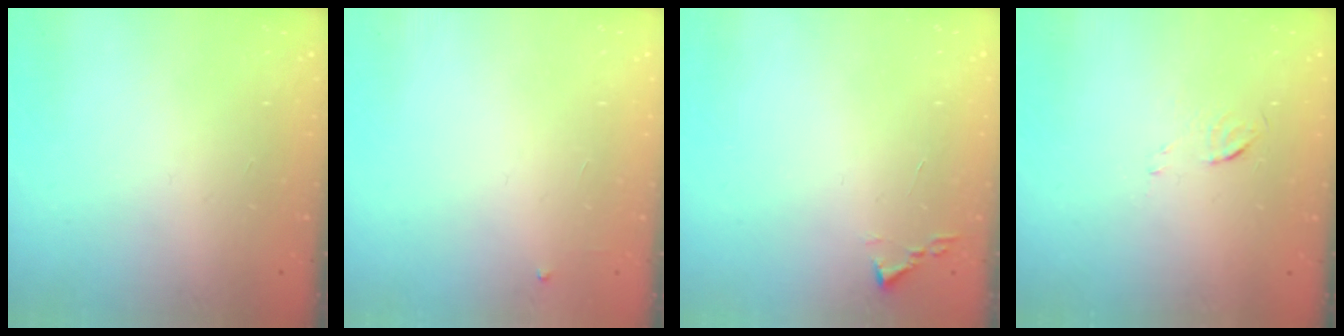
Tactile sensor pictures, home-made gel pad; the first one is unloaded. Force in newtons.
{"total": 2.6, "press": 2.6, "slide": 0.4}
{"total": 1.9, "press": 1.8, "slide": 0.3}
{"total": 3.3, "press": 3.3, "slide": 0.3}